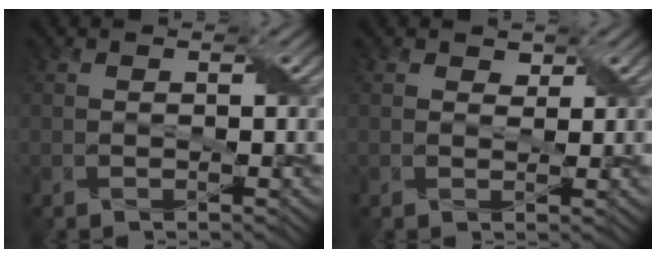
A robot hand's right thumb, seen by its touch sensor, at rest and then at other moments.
{"total": 1.2, "force": [0.9, 0.7, 0.4], "torque": [-0.013, 0.000, 0.014]}